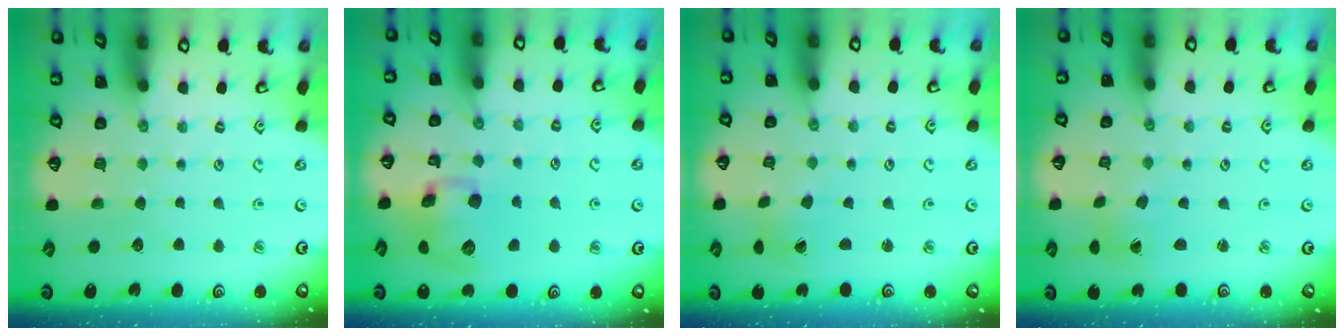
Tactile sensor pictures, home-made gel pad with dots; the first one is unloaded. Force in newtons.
{"total": 11.7, "press": 11.6, "slide": 2.1}
{"total": 1.7, "press": 1.7, "slide": 0.2}
{"total": 0.5, "press": 0.5, "slide": 0.1}